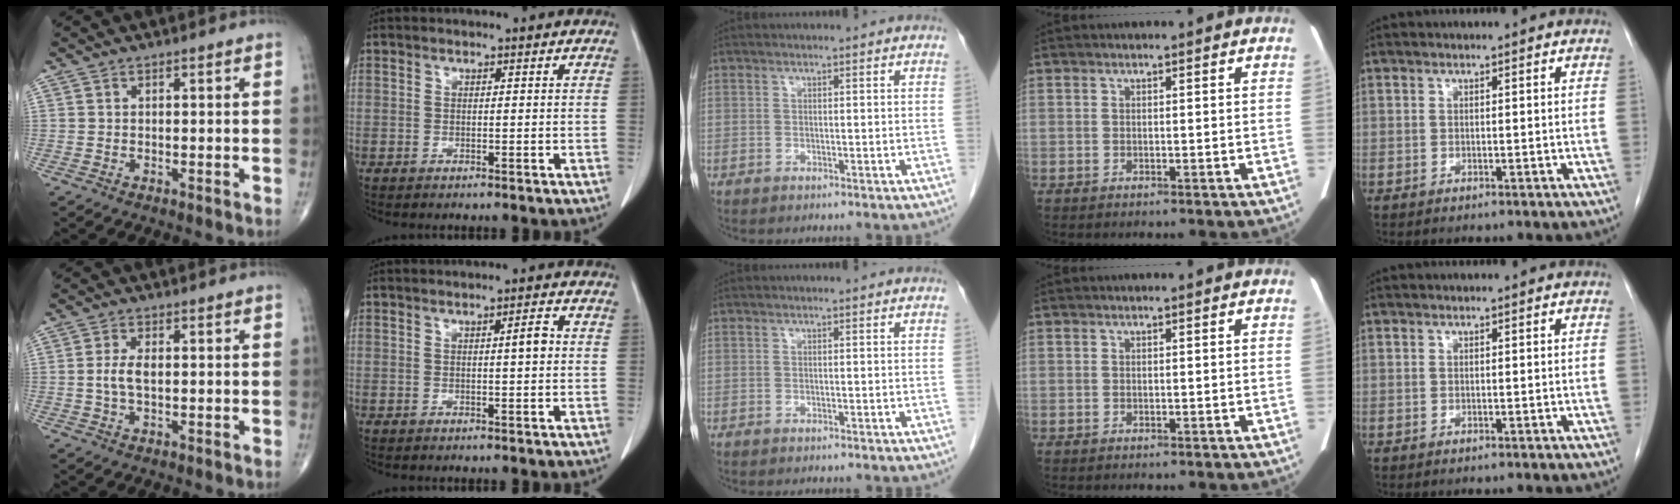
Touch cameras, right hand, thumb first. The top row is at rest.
{"thumb": {"total": 3.8, "force": [0.0, 1.8, 3.3], "torque": [-0.076, 0.003, 0.000]}, "index": {"total": 2.2, "force": [0.2, 0.2, 2.1], "torque": [-0.033, 0.003, 0.003]}, "middle": {"total": 2.7, "force": [-2.4, 0.5, 1.1], "torque": [-0.017, -0.004, -0.025]}}